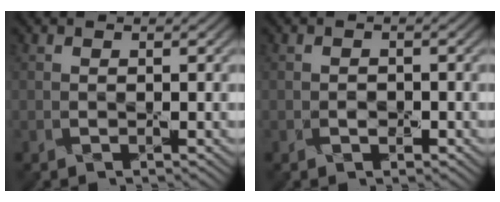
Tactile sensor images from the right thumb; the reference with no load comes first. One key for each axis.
{"total": 1.2, "fx": -0.5, "fy": 0.9, "fz": 0.7, "tx": -0.010, "ty": -0.002, "tz": -0.010}